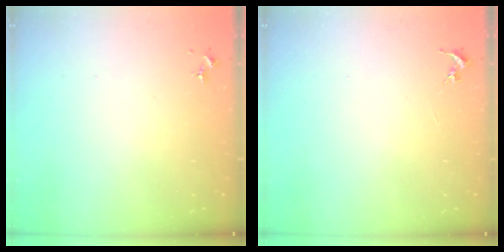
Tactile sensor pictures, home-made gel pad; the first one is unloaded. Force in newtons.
{"total": 0.0}